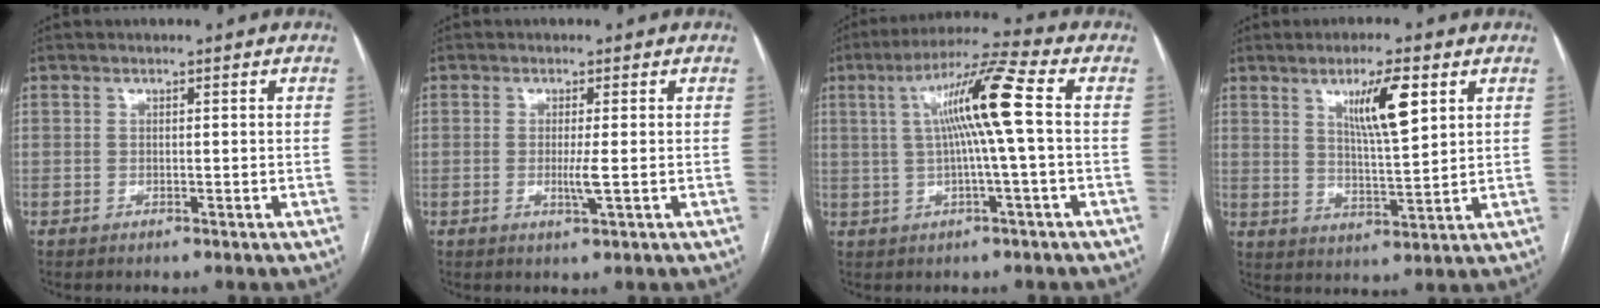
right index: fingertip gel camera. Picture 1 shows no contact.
{"total": 2.4, "force": [-0.4, -0.4, 2.4], "torque": [-0.048, -0.007, -0.006]}
{"total": 10.5, "force": [1.2, -0.8, 10.4], "torque": [-0.184, 0.020, 0.019]}
{"total": 8.4, "force": [3.8, 1.0, 7.4], "torque": [-0.129, -0.004, 0.067]}